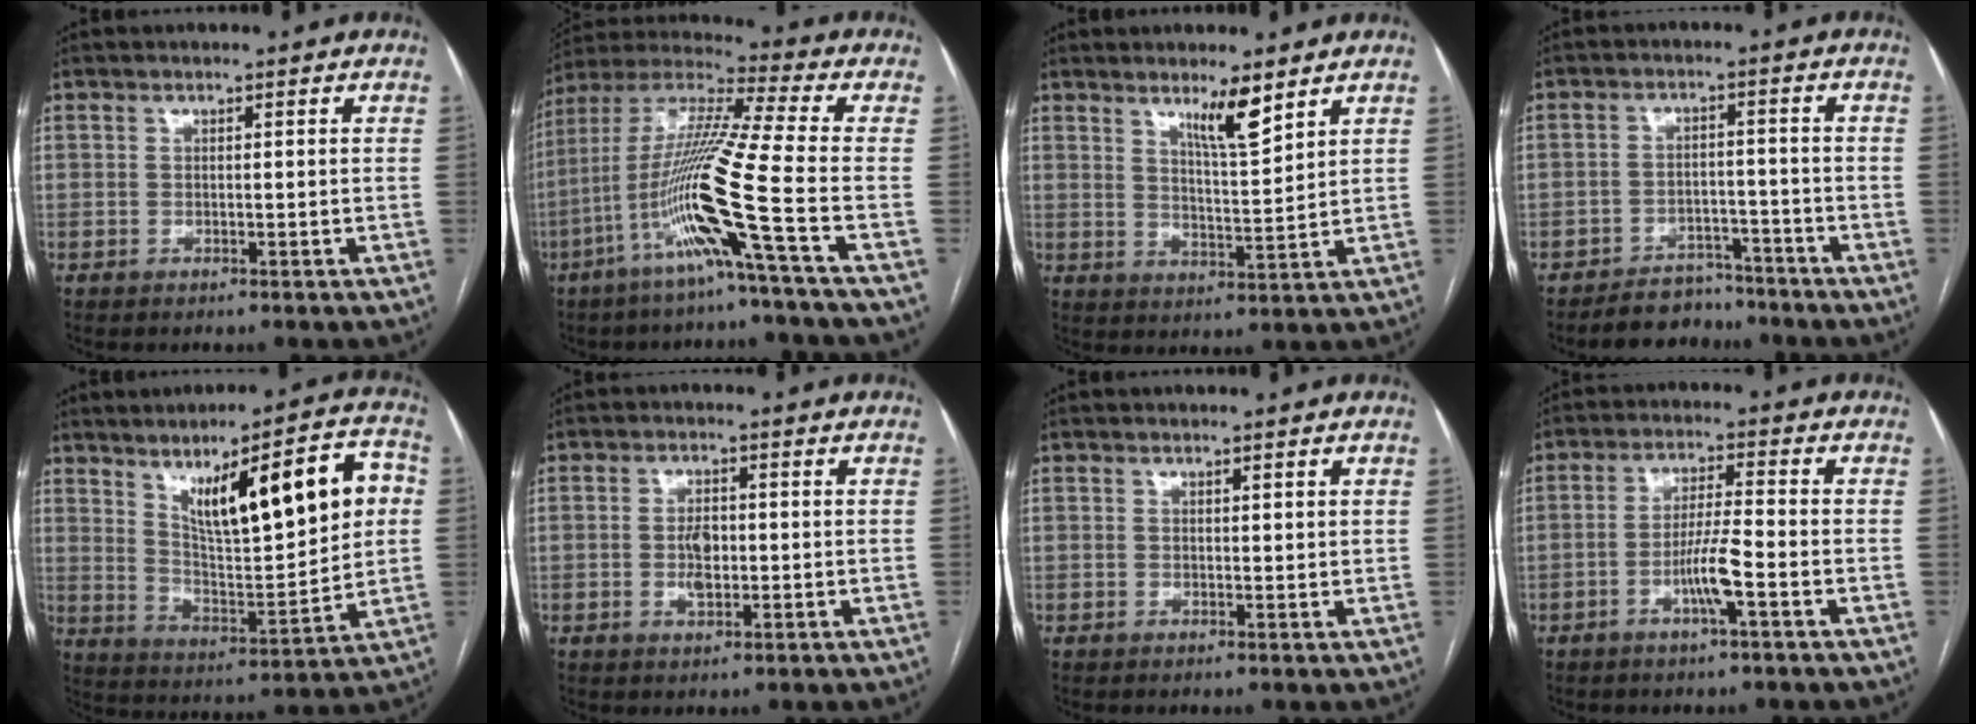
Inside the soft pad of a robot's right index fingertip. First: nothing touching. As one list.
[{"total": 16.6, "force": [-6.4, -2.3, 15.1], "torque": [-0.307, -0.010, -0.130]}, {"total": 6.0, "force": [4.3, 0.2, 4.1], "torque": [-0.071, -0.013, 0.075]}, {"total": 5.8, "force": [-5.2, 2.5, -0.2], "torque": [0.012, 0.009, -0.083]}, {"total": 18.6, "force": [6.1, 4.1, 17.2], "torque": [-0.254, 0.020, 0.104]}, {"total": 3.7, "force": [-0.4, 1.9, 3.1], "torque": [-0.059, 0.002, -0.005]}, {"total": 0.8, "force": [0.6, 0.1, 0.5], "torque": [-0.010, -0.002, 0.008]}, {"total": 6.0, "force": [-2.4, 0.0, 5.5], "torque": [-0.107, 0.000, -0.045]}]